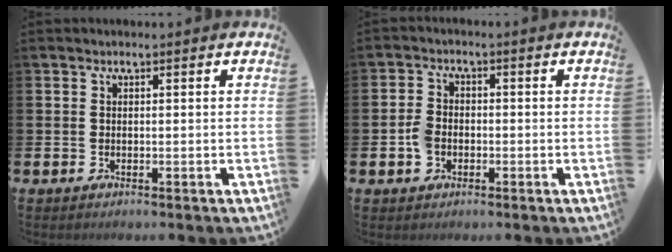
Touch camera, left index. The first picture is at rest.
{"total": 3.1, "force": [-0.9, 2.5, 1.7], "torque": [-0.032, 0.008, -0.017]}